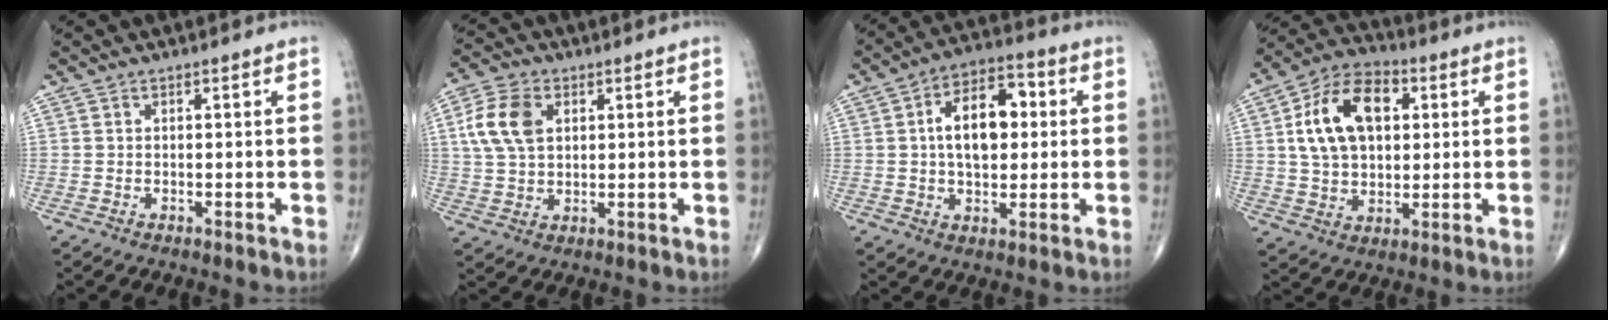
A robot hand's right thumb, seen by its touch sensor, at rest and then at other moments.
{"total": 9.4, "force": [2.5, 6.1, 6.6], "torque": [-0.130, 0.004, 0.048]}
{"total": 13.1, "force": [1.7, 7.7, 10.5], "torque": [-0.148, 0.020, 0.021]}
{"total": 16.0, "force": [3.8, 10.1, 11.7], "torque": [-0.189, 0.012, 0.064]}